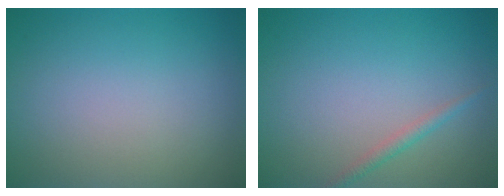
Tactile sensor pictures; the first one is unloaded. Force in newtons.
{"total": 1.1, "press": 1.1, "slide": 0.1}